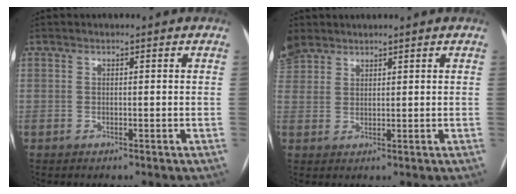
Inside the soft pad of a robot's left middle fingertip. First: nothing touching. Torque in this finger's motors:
{"motor_torque": [0.56, -0.15, 1.05, 0.21]}